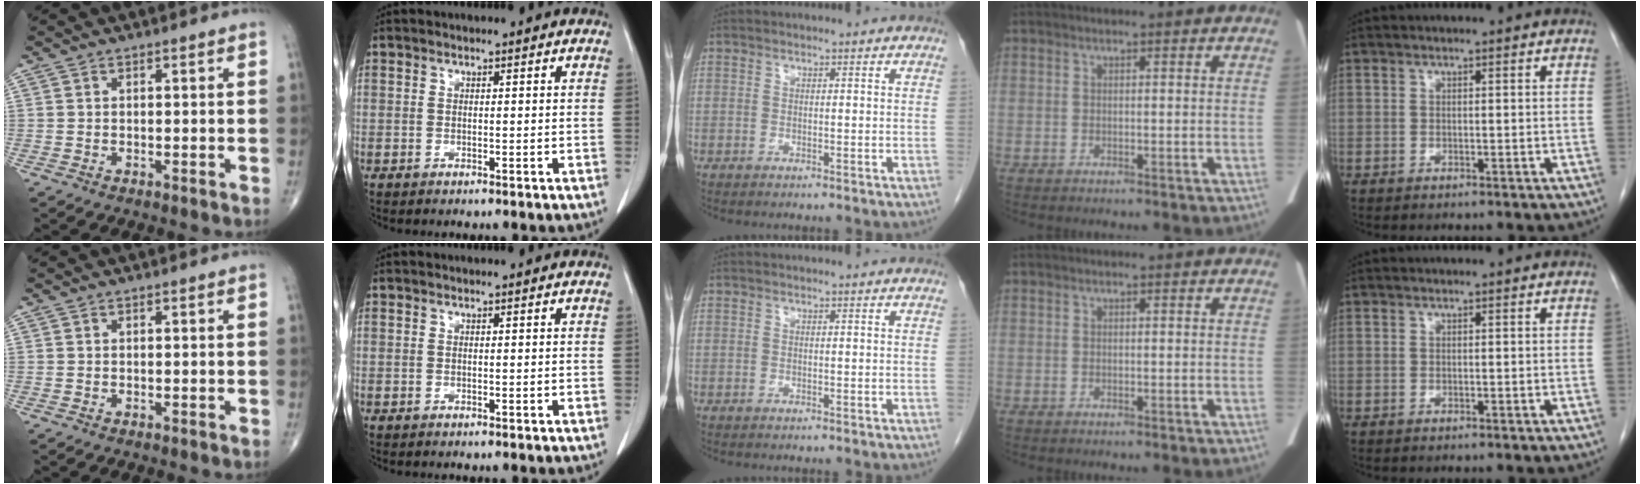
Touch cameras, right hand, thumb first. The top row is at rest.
{}